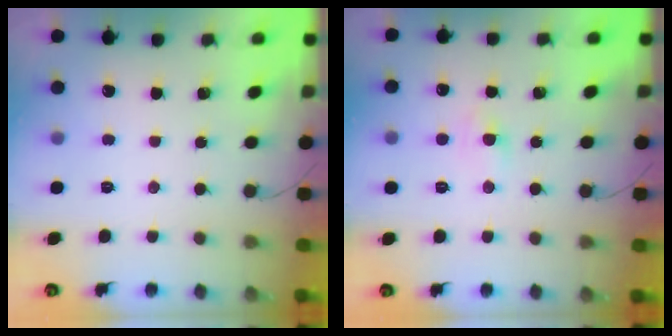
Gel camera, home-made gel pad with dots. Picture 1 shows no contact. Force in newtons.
{"total": 2.4, "press": 2.2, "slide": 0.9}